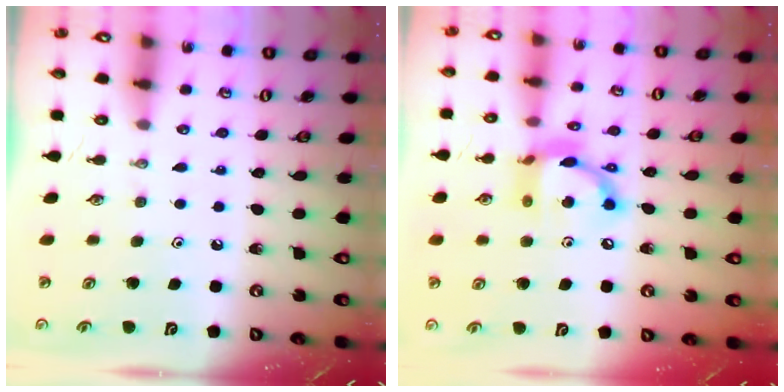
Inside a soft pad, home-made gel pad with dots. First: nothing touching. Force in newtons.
{"total": 13.1, "press": 13.0, "slide": 0.9}